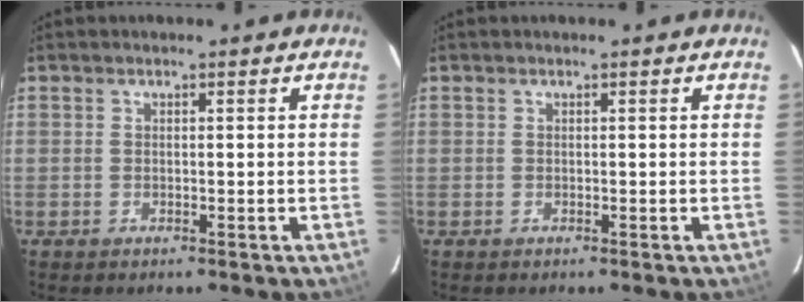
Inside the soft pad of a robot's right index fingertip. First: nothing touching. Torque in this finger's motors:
{"motor_torque": [-0.01, 0.01, 0.00, 0.01]}